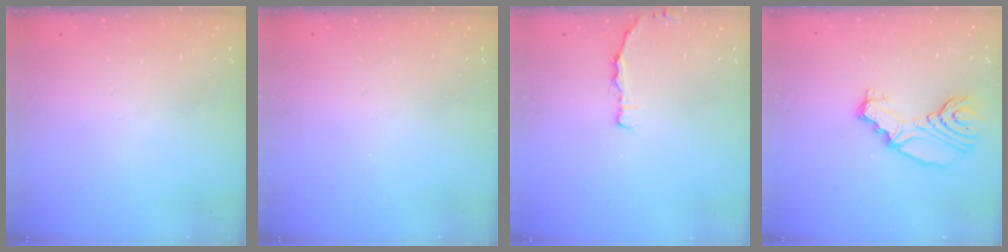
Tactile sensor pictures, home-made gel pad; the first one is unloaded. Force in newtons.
{"total": 0.0}
{"total": 2.0, "press": 2.0, "slide": 0.3}
{"total": 12.7, "press": 12.5, "slide": 2.4}